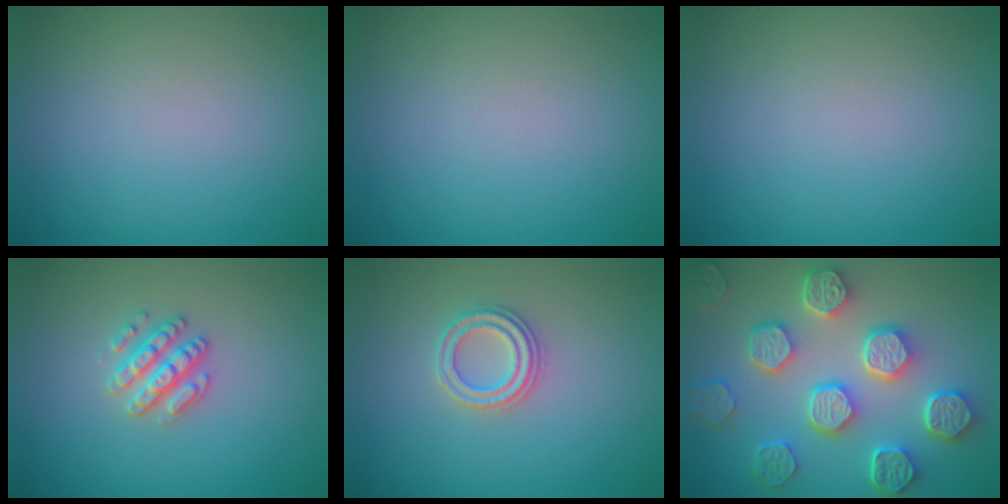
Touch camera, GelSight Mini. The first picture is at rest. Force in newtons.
{"total": 0.0}
{"total": 0.0}
{"total": 2.8, "press": 2.7, "slide": 0.6}
{"total": 2.3, "press": 2.3, "slide": 0.2}
{"total": 8.1, "press": 6.5, "slide": 4.8}